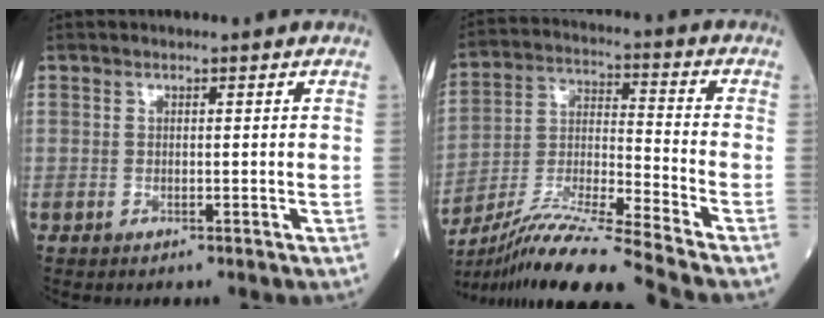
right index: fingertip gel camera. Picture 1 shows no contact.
{"total": 16.1, "force": [-13.7, -1.9, 8.3], "torque": [-0.167, -0.017, -0.251]}